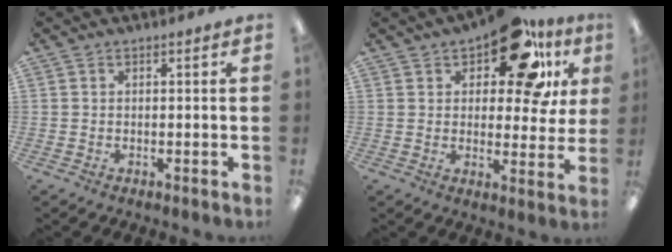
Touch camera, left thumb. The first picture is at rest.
{"total": 19.1, "force": [11.0, 8.6, 12.9], "torque": [-0.187, -0.046, 0.179]}